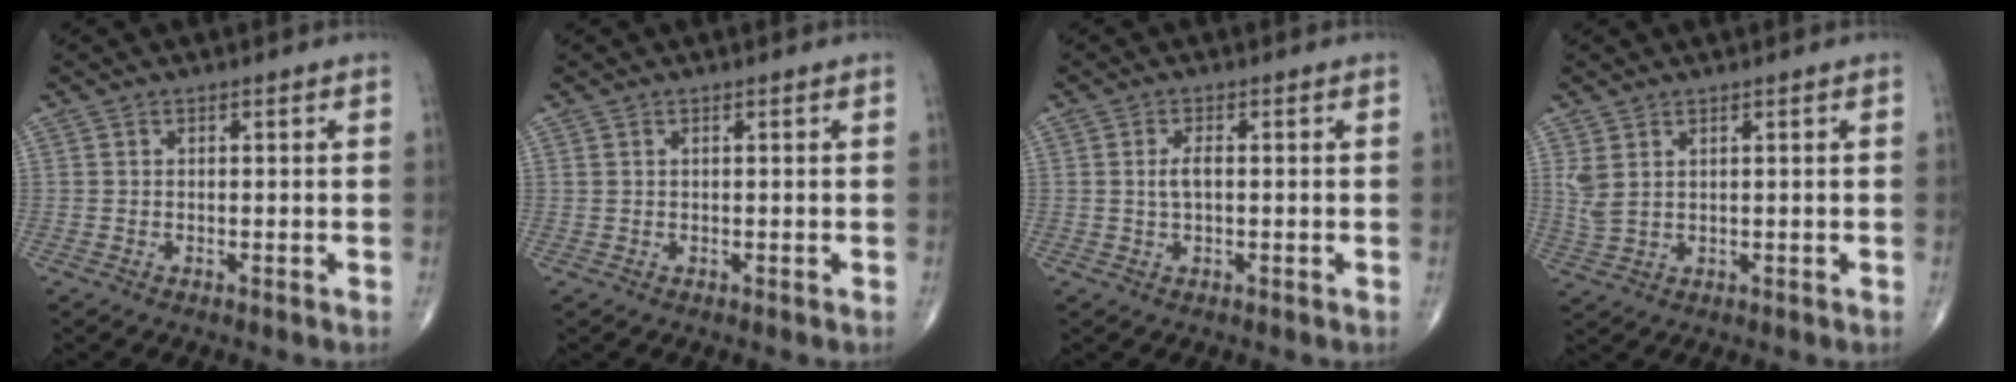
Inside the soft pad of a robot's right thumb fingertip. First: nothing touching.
{"total": 0.0}
{"total": 2.4, "force": [0.1, 1.0, 2.2], "torque": [-0.045, 0.001, 0.000]}
{"total": 3.5, "force": [1.6, 1.7, 2.6], "torque": [-0.064, -0.001, 0.043]}